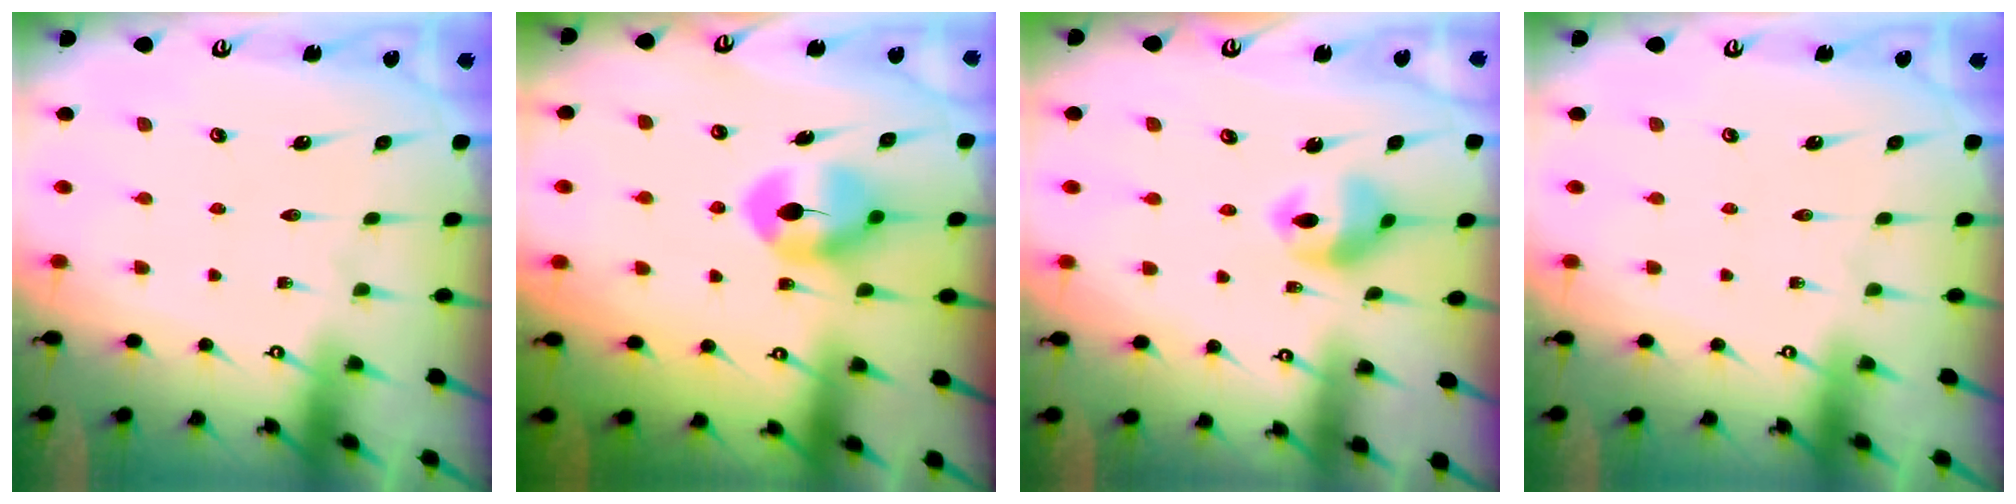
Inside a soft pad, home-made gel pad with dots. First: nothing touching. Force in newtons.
{"total": 7.7, "press": 7.6, "slide": 0.7}
{"total": 11.2, "press": 10.6, "slide": 3.6}
{"total": 0.0}